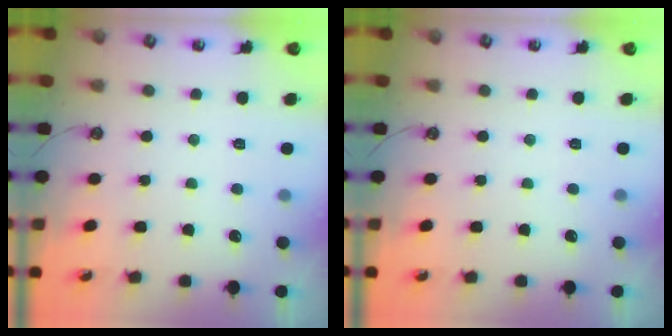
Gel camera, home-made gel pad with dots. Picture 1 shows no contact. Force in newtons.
{"total": 0.0}